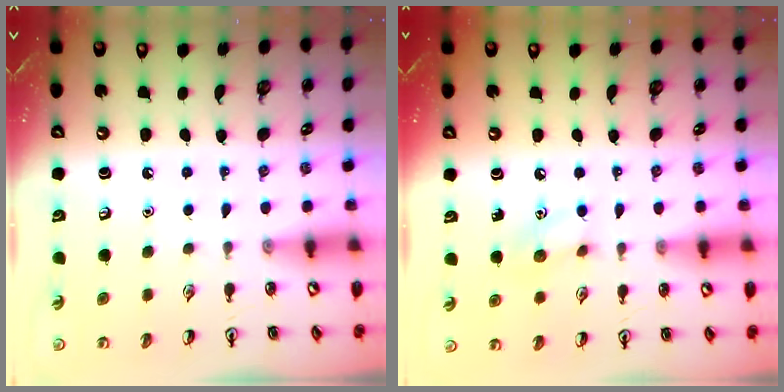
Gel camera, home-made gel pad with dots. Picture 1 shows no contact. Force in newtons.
{"total": 7.0, "press": 6.8, "slide": 1.4}